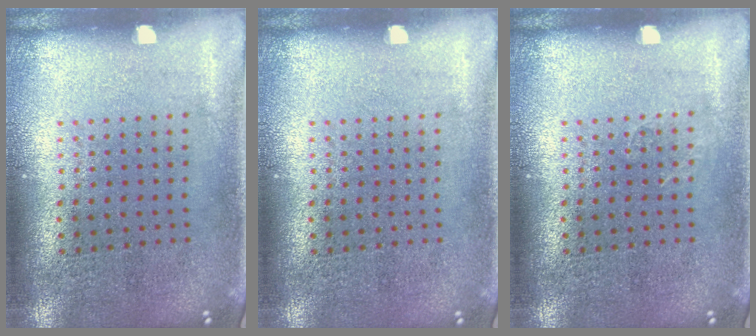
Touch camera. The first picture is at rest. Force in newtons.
{"total": 0.0}
{"total": 0.6, "press": 0.5, "slide": 0.2}